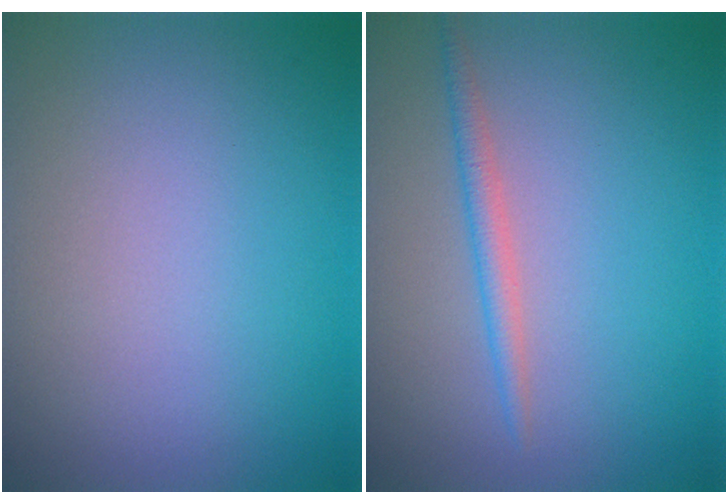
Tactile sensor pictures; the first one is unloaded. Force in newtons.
{"total": 1.7, "press": 1.7, "slide": 0.0}